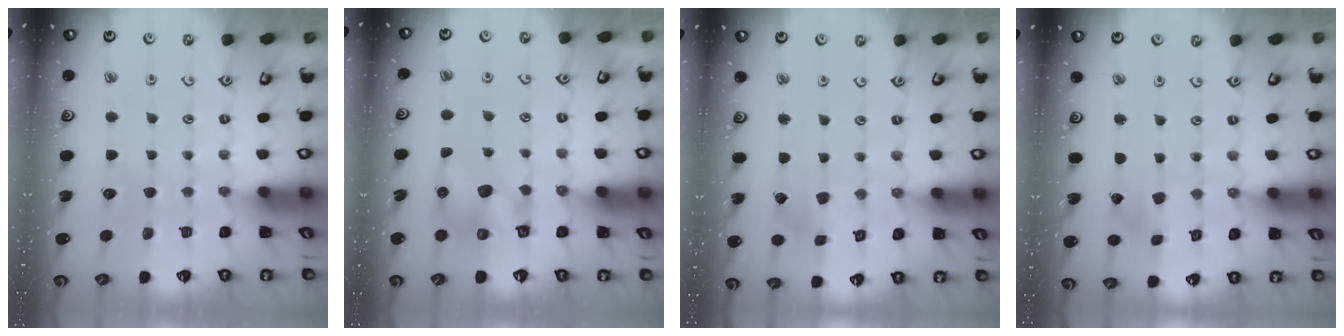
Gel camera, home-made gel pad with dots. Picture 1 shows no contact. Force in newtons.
{"total": 7.9, "press": 7.8, "slide": 0.5}
{"total": 2.2, "press": 2.2, "slide": 0.3}
{"total": 0.7, "press": 0.7, "slide": 0.1}